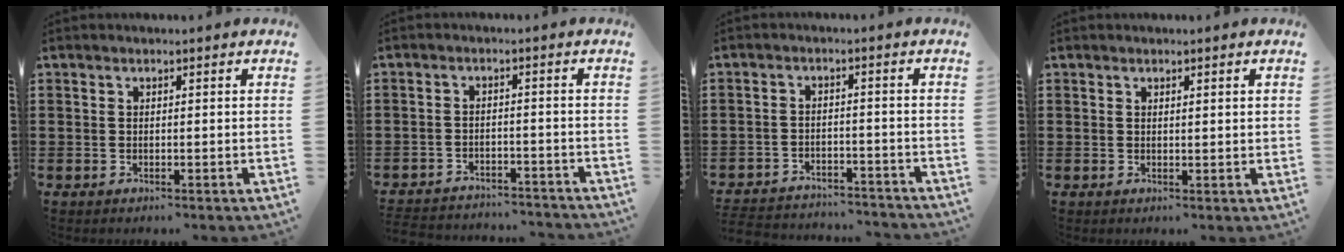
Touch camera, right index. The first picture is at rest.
{"total": 3.2, "force": [-3.2, 0.3, 0.1], "torque": [-0.008, 0.000, -0.069]}
{"total": 3.6, "force": [-3.6, 0.3, 0.3], "torque": [-0.018, -0.001, -0.079]}
{"total": 0.7, "force": [0.5, 0.1, 0.5], "torque": [-0.010, 0.001, 0.009]}